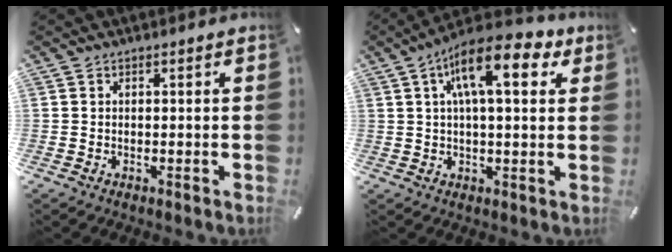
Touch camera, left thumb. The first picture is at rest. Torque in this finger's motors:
{"motor_torque": [0.97, 1.01, 1.53, -1.24, 0.44]}